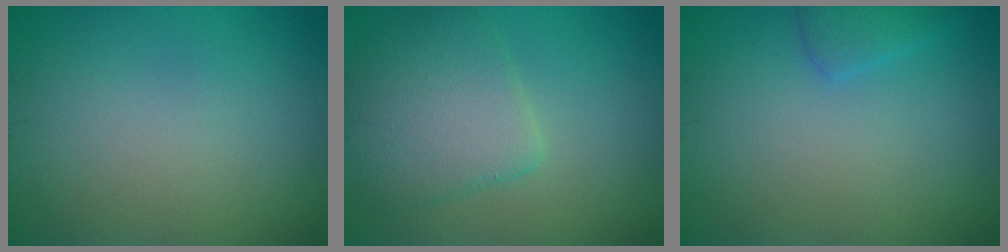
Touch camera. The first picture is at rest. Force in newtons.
{"total": 5.2, "press": 5.2, "slide": 0.2}
{"total": 1.7, "press": 1.7, "slide": 0.1}